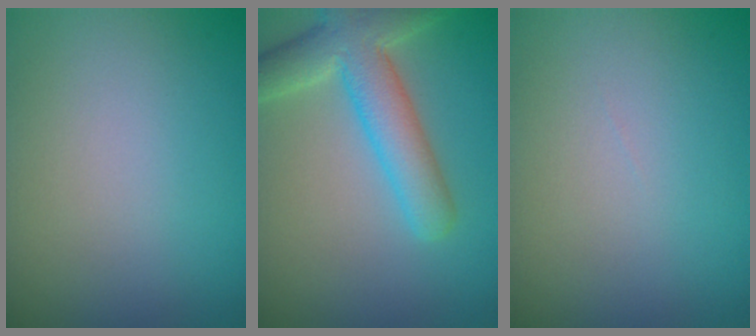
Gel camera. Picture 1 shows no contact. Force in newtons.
{"total": 6.0, "press": 5.9, "slide": 0.4}
{"total": 0.0}